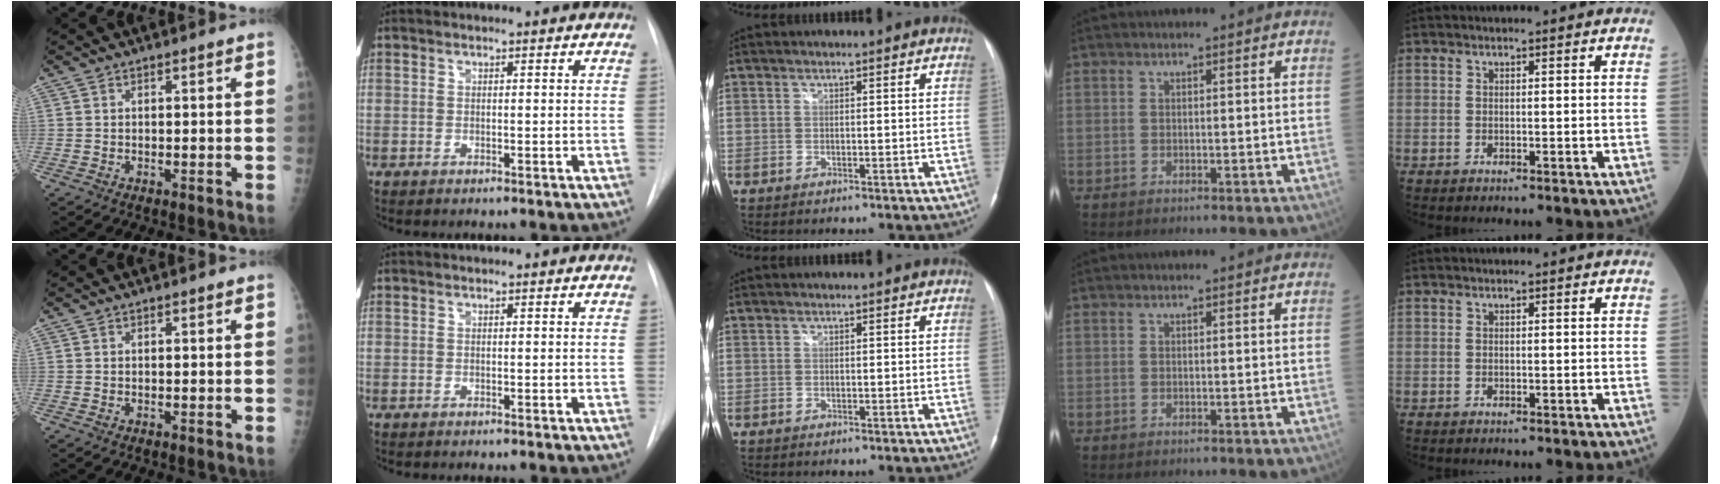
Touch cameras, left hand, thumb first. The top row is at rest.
{}